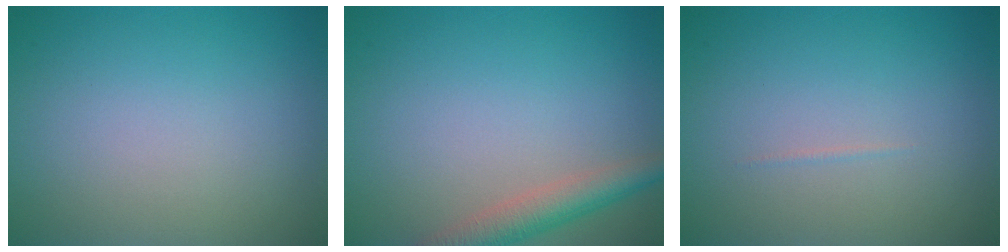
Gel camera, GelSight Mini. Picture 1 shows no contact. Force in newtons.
{"total": 3.5, "press": 3.5, "slide": 0.1}
{"total": 0.6, "press": 0.6, "slide": 0.2}